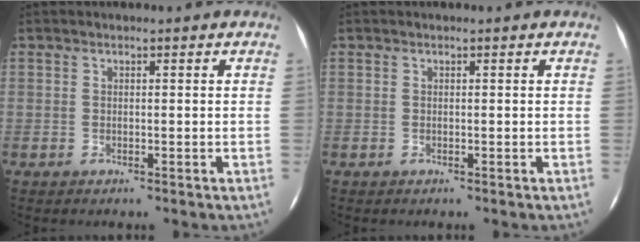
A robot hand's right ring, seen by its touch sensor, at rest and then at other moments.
{"total": 0.0}